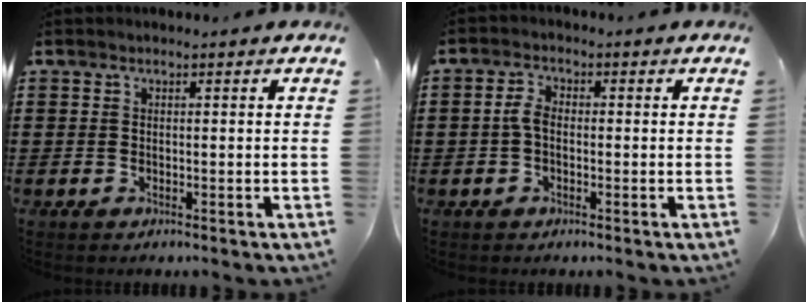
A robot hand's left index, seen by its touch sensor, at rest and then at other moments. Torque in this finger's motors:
{"motor_torque": [0.67, 0.81, 0.17, 0.03]}